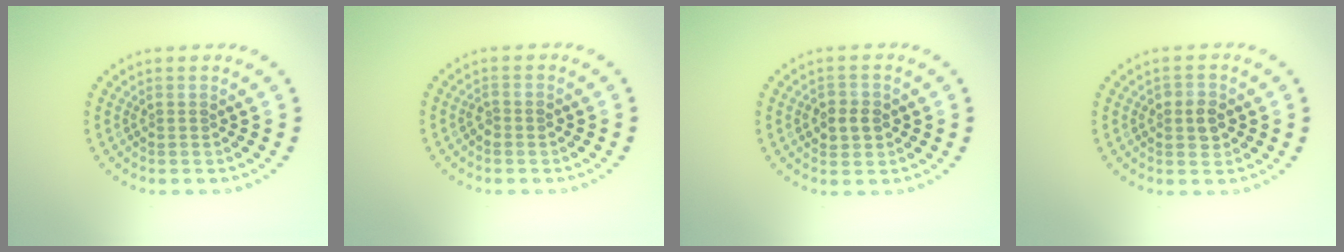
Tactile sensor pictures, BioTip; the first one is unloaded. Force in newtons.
{"total": 0.9, "press": 0.8, "slide": 0.2}
{"total": 2.4, "press": 2.4, "slide": 0.5}
{"total": 2.1, "press": 2.0, "slide": 0.5}